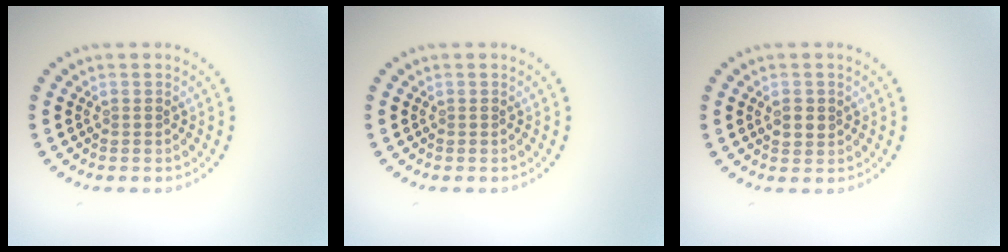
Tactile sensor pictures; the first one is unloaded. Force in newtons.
{"total": 0.0}
{"total": 1.6, "press": 1.6, "slide": 0.3}